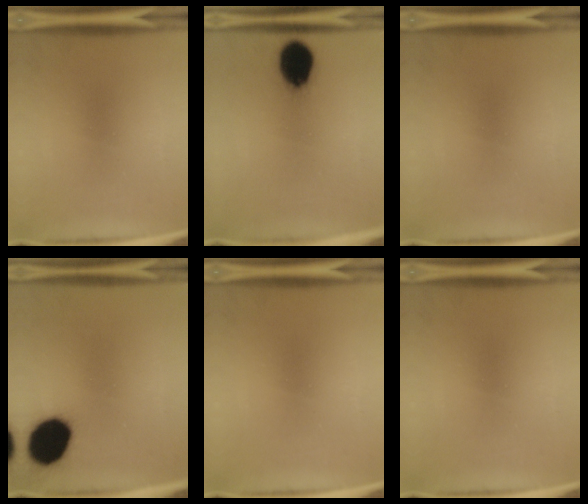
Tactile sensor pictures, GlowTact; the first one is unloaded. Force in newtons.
{"total": 13.2}
{"total": 0.0}
{"total": 16.5}
{"total": 0.0}
{"total": 0.0}